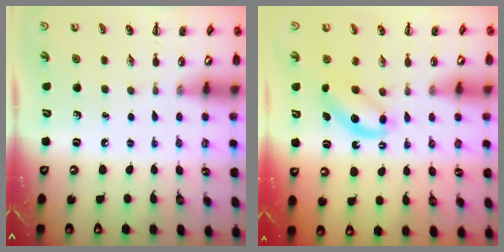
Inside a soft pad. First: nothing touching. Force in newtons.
{"total": 5.3, "press": 5.2, "slide": 1.1}